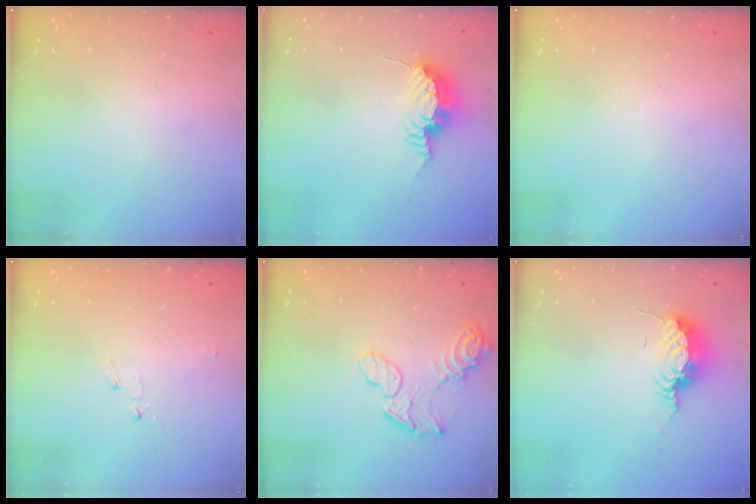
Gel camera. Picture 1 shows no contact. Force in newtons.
{"total": 9.1, "press": 9.1, "slide": 0.3}
{"total": 0.0}
{"total": 2.8, "press": 2.8, "slide": 0.3}
{"total": 10.6, "press": 10.4, "slide": 2.1}
{"total": 7.9, "press": 7.7, "slide": 1.8}